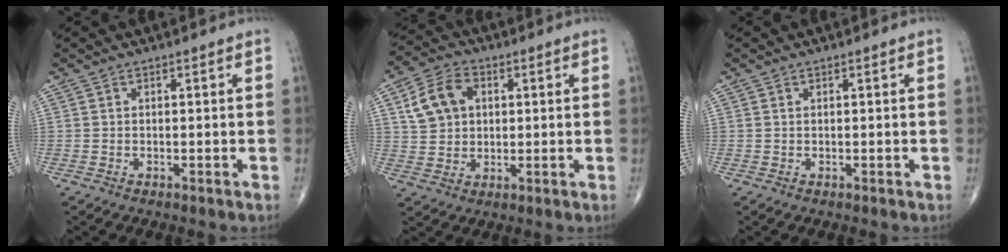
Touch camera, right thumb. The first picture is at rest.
{"total": 9.2, "force": [2.6, 6.9, 5.5], "torque": [-0.087, 0.006, 0.048]}
{"total": 0.0}